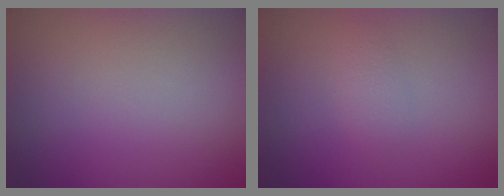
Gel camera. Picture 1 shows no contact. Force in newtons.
{"total": 1.3, "press": 1.3, "slide": 0.0}